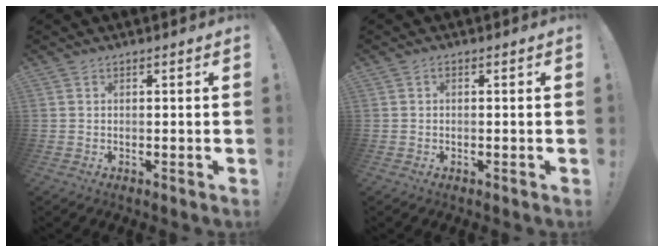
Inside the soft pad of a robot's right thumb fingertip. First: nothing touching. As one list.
[{"total": 0.7, "force": [-0.3, 0.1, 0.7], "torque": [-0.014, 0.002, -0.005]}]